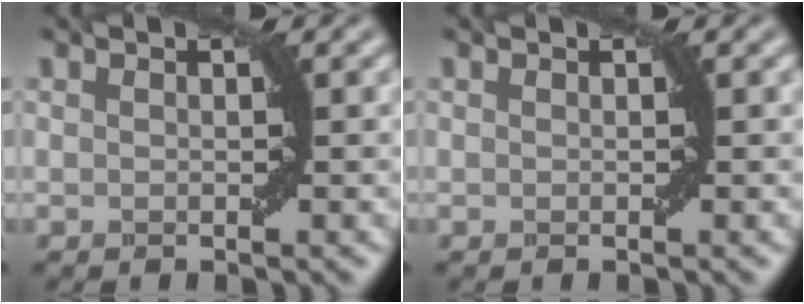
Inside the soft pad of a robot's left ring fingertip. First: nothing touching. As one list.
[{"total": 0.0}]